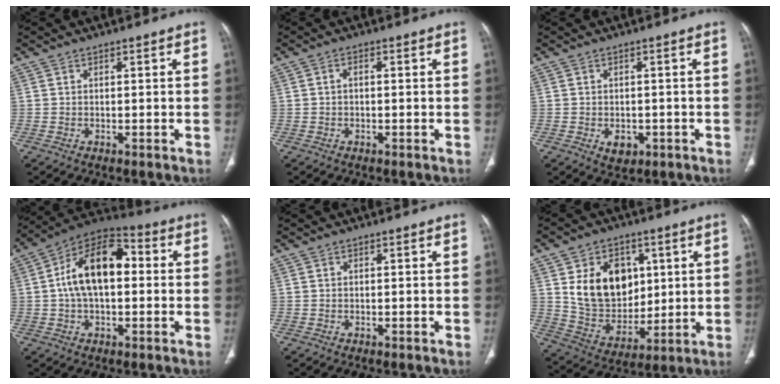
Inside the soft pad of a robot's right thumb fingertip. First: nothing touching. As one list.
[{"total": 1.3, "force": [0.0, 0.8, 1.0], "torque": [-0.014, 0.006, -0.003]}, {"total": 3.4, "force": [-1.2, 2.4, 2.1], "torque": [-0.020, 0.002, -0.008]}, {"total": 15.5, "force": [1.3, 8.8, 12.7], "torque": [-0.207, 0.037, 0.011]}, {"total": 0.0}, {"total": 16.0, "force": [4.4, 12.1, 9.5], "torque": [-0.109, -0.021, 0.096]}]